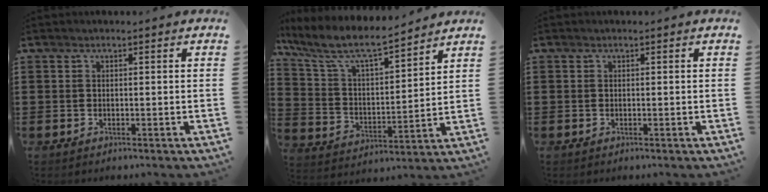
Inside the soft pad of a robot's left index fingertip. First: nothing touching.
{"total": 8.3, "force": [6.8, 1.6, 4.5], "torque": [-0.116, -0.039, 0.112]}
{"total": 0.0}